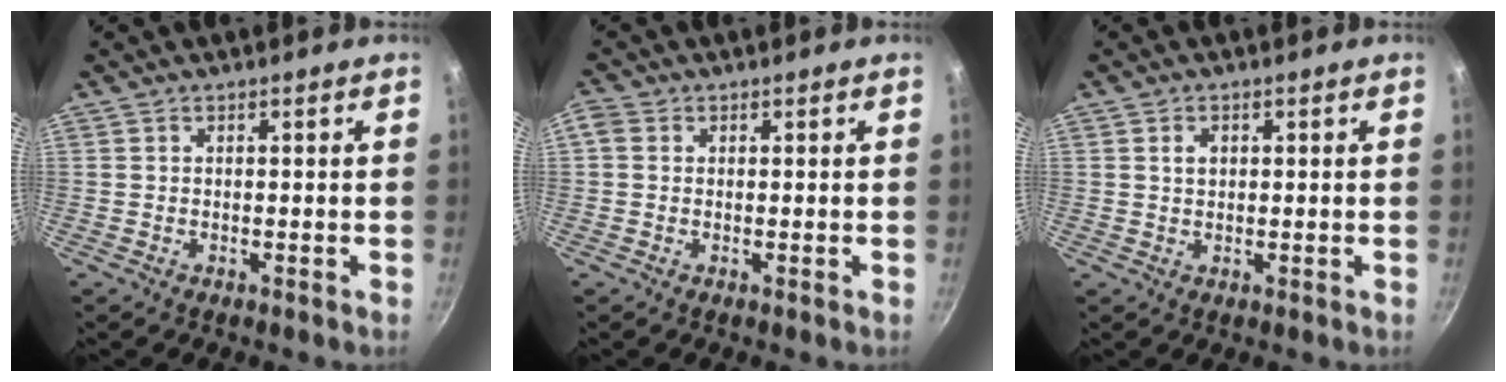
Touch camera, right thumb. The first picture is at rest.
{"total": 2.0, "force": [0.3, 1.7, 1.0], "torque": [-0.023, 0.008, 0.000]}
{"total": 2.1, "force": [0.6, 1.5, 1.3], "torque": [-0.016, 0.004, 0.010]}